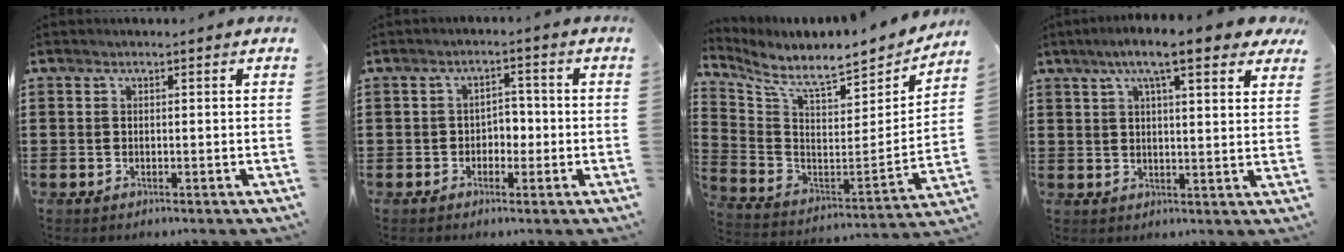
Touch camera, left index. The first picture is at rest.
{"total": 2.6, "force": [-0.9, 1.8, 1.5], "torque": [-0.036, 0.004, -0.023]}
{"total": 8.0, "force": [7.4, 0.1, 3.1], "torque": [-0.091, -0.077, 0.122]}
{"total": 7.7, "force": [5.3, 1.1, 5.4], "torque": [-0.104, -0.002, 0.088]}